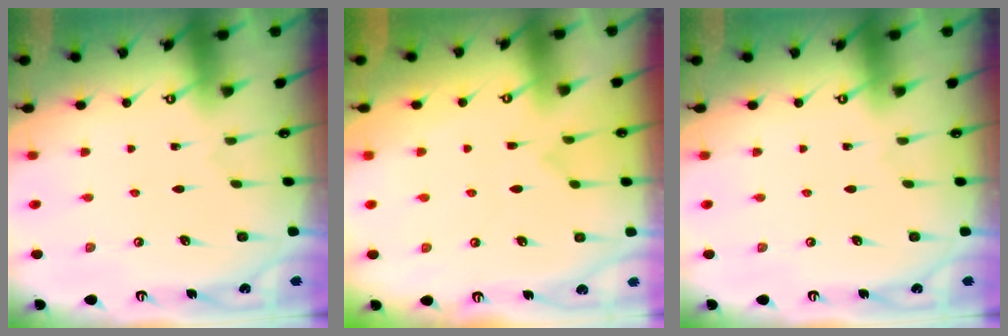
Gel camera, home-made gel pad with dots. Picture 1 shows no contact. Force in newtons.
{"total": 1.5, "press": 1.1, "slide": 1.1}
{"total": 0.0}